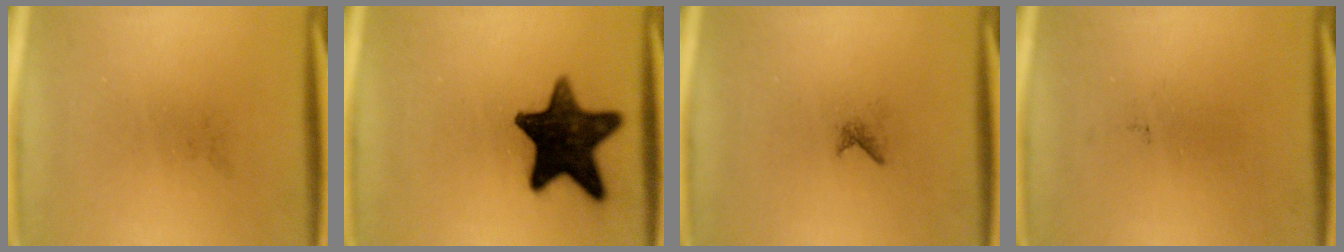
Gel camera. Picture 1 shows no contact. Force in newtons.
{"total": 16.0}
{"total": 0.6}
{"total": 0.0}